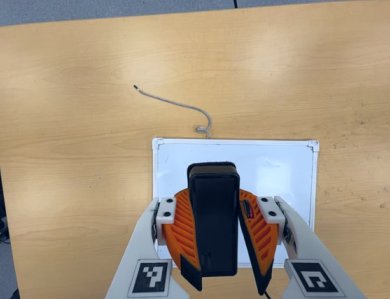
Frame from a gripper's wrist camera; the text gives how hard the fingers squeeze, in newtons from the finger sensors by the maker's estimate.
{"total": 11.3, "left": 10.3, "right": 12.3}